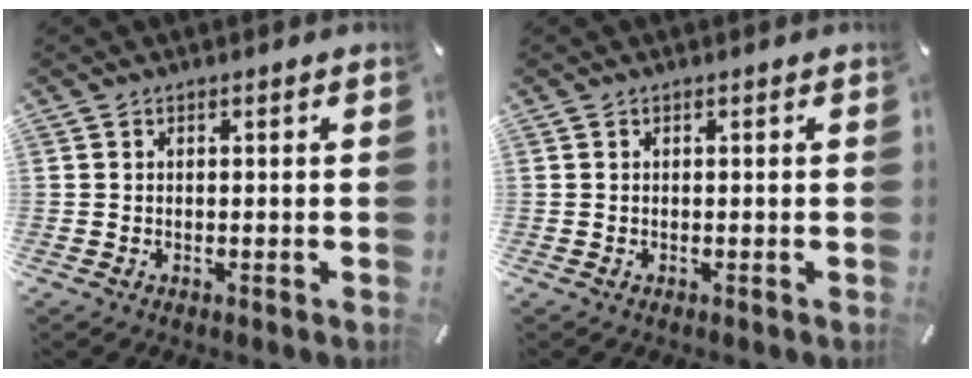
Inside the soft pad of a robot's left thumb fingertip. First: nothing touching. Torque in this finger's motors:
{"motor_torque": [-0.07, 0.10, -0.05, -0.04, 0.00]}